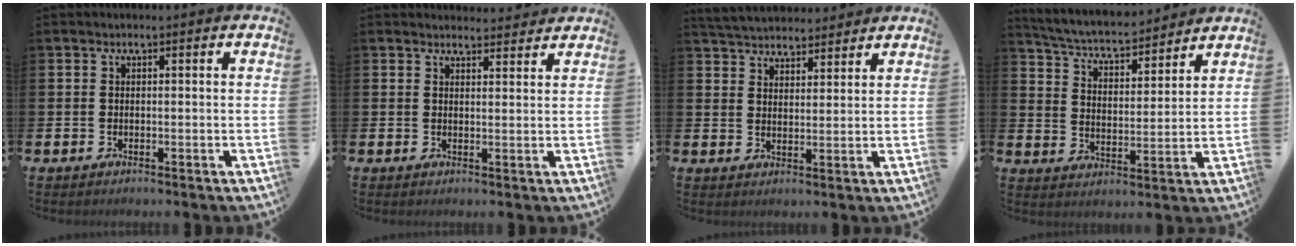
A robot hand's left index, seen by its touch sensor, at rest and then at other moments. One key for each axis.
{"total": 2.6, "fx": 2.6, "fy": 0.4, "fz": -0.1, "tx": 0.007, "ty": -0.019, "tz": 0.045}
{"total": 4.9, "fx": 4.8, "fy": 1.1, "fz": 0.0, "tx": -0.013, "ty": -0.026, "tz": 0.087}
{"total": 5.5, "fx": 5.2, "fy": 1.0, "fz": 1.4, "tx": -0.054, "ty": -0.040, "tz": 0.086}